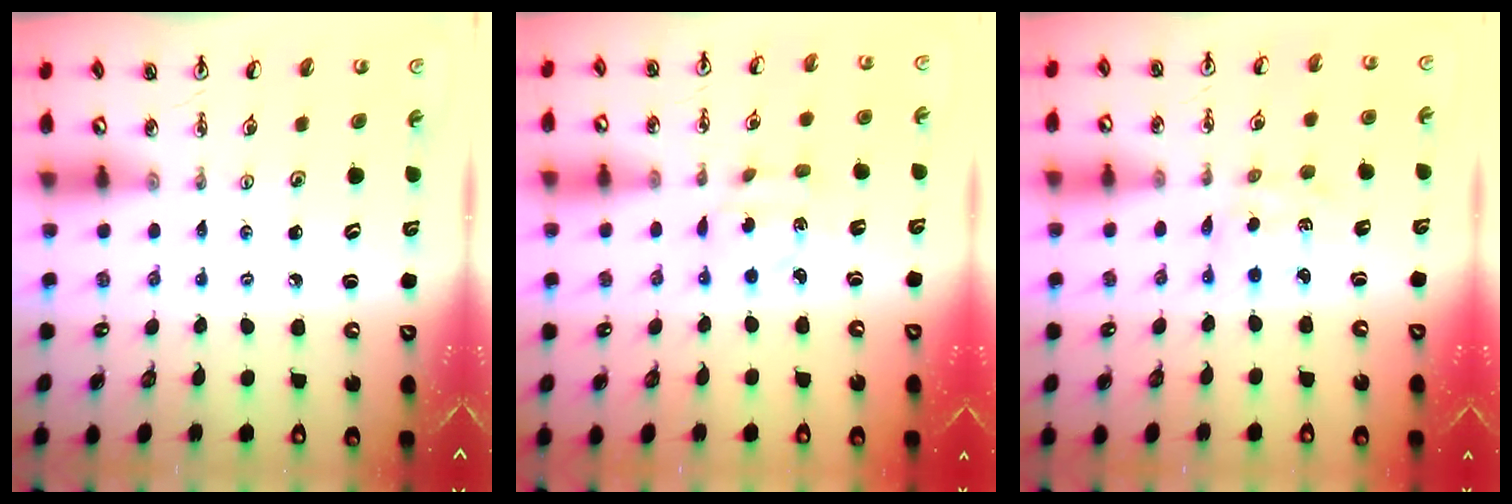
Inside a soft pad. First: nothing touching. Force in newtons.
{"total": 3.6, "press": 3.5, "slide": 0.9}
{"total": 2.4, "press": 2.4, "slide": 0.3}